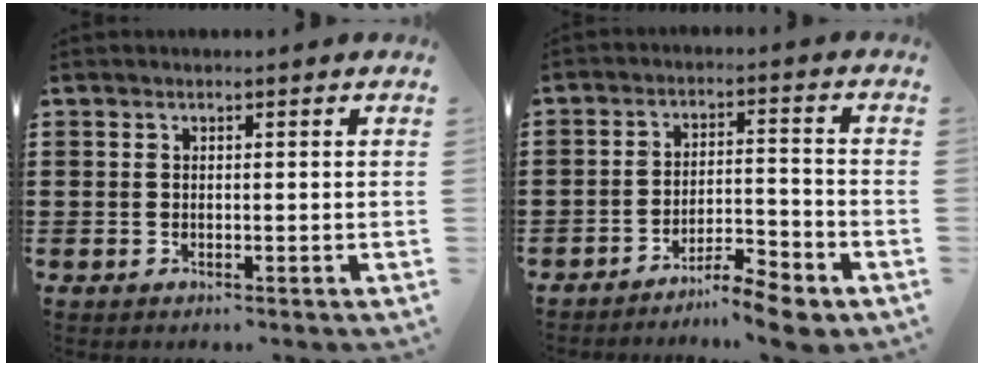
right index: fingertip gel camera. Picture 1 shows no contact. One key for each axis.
{"total": 6.2, "fx": -5.8, "fy": 0.5, "fz": 2.3, "tx": -0.036, "ty": 0.005, "tz": -0.109}